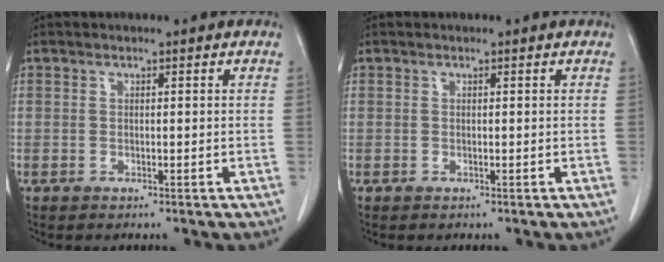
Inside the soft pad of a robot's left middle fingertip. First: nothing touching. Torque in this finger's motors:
{"motor_torque": [-0.08, 0.04, 0.01, 0.00]}